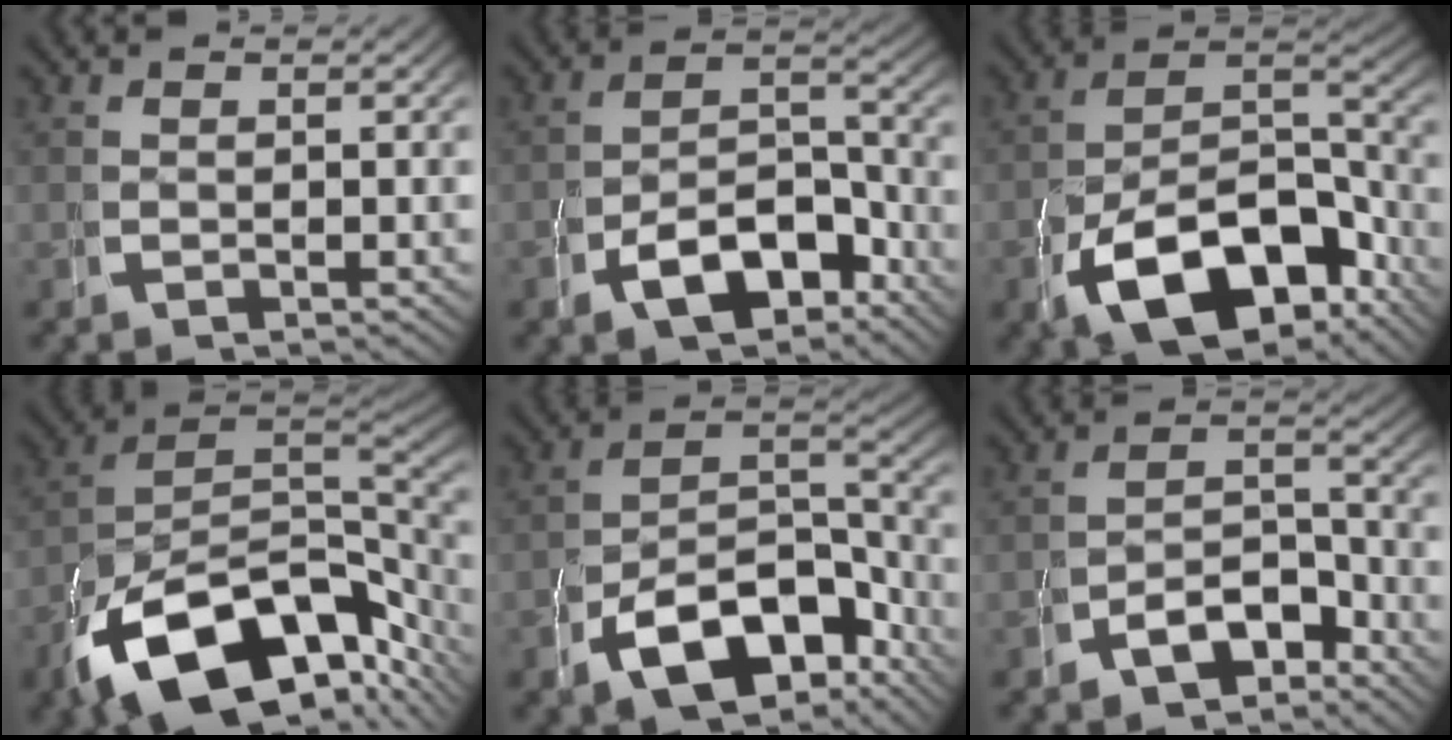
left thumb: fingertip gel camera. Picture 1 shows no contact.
{"total": 6.8, "force": [-3.3, 3.7, 4.6], "torque": [-0.087, -0.023, -0.049]}
{"total": 13.1, "force": [-4.9, 7.7, 9.4], "torque": [-0.178, -0.046, -0.058]}
{"total": 18.9, "force": [-6.2, 11.4, 13.7], "torque": [-0.248, -0.053, -0.081]}
{"total": 10.6, "force": [-4.5, 6.2, 7.3], "torque": [-0.137, -0.039, -0.058]}
{"total": 4.7, "force": [-3.1, 2.6, 2.5], "torque": [-0.041, -0.017, -0.048]}